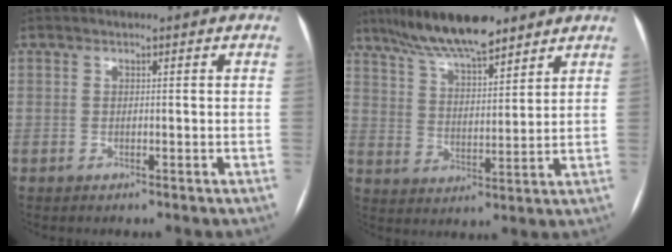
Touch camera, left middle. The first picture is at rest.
{"total": 13.0, "force": [10.4, 2.9, 7.3], "torque": [-0.133, 0.019, 0.185]}